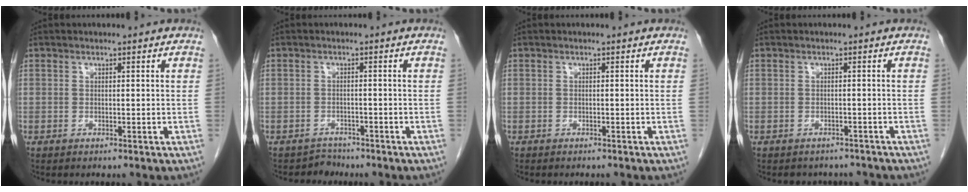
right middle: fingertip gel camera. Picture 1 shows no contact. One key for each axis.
{"total": 2.1, "fx": -1.7, "fy": 0.7, "fz": -0.9, "tx": 0.016, "ty": 0.000, "tz": -0.031}
{"total": 0.5, "fx": -0.5, "fy": 0.1, "fz": 0.2, "tx": -0.008, "ty": -0.001, "tz": -0.008}
{"total": 4.2, "fx": -3.8, "fy": 1.8, "fz": 0.1, "tx": -0.002, "ty": 0.005, "tz": -0.044}